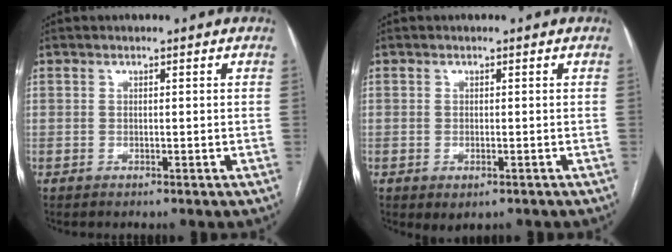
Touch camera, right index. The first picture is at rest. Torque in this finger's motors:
{"motor_torque": [0.81, -0.52, 0.15, 0.01]}